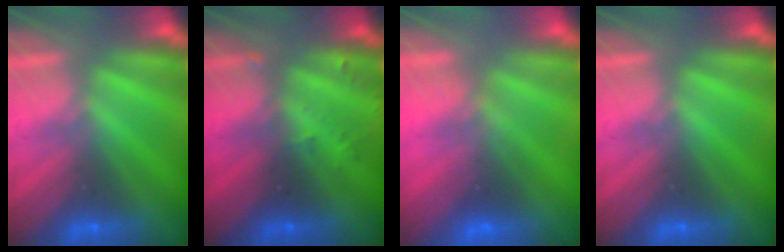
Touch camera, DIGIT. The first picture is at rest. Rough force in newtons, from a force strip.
{"total": 2.9}
{"total": 2.7}
{"total": 0.0}